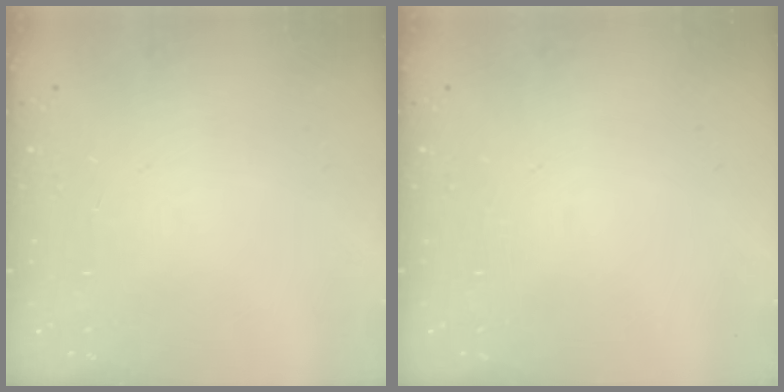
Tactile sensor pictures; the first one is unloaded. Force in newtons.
{"total": 0.0}